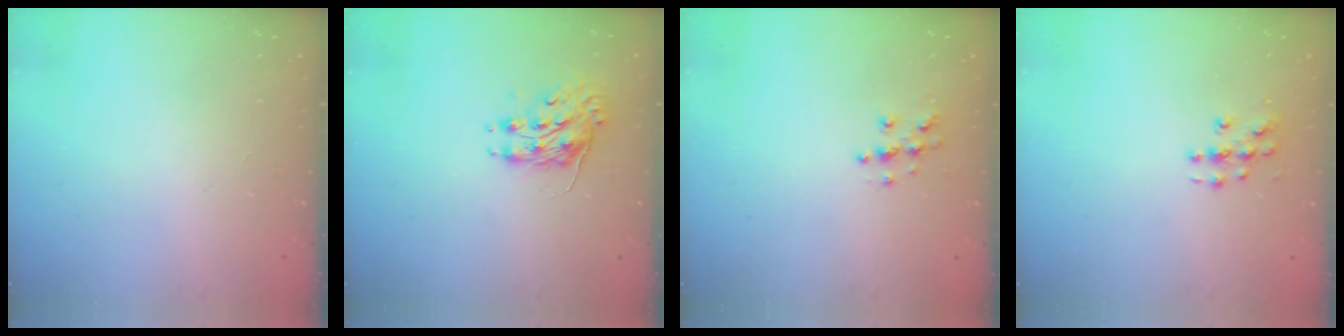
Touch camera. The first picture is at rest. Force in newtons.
{"total": 8.4, "press": 8.4, "slide": 0.3}
{"total": 5.6, "press": 5.6, "slide": 0.2}
{"total": 3.9, "press": 3.9, "slide": 0.2}